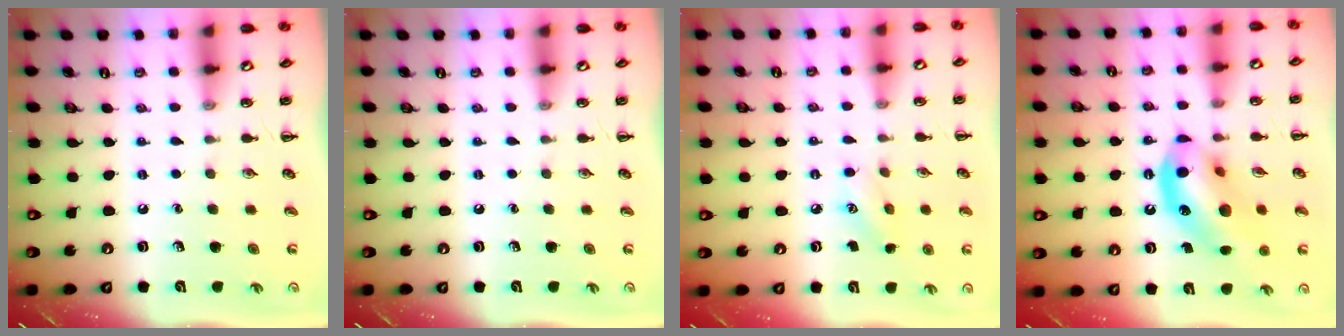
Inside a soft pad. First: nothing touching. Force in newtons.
{"total": 0.0}
{"total": 5.7, "press": 5.6, "slide": 1.1}
{"total": 16.4, "press": 16.1, "slide": 3.2}